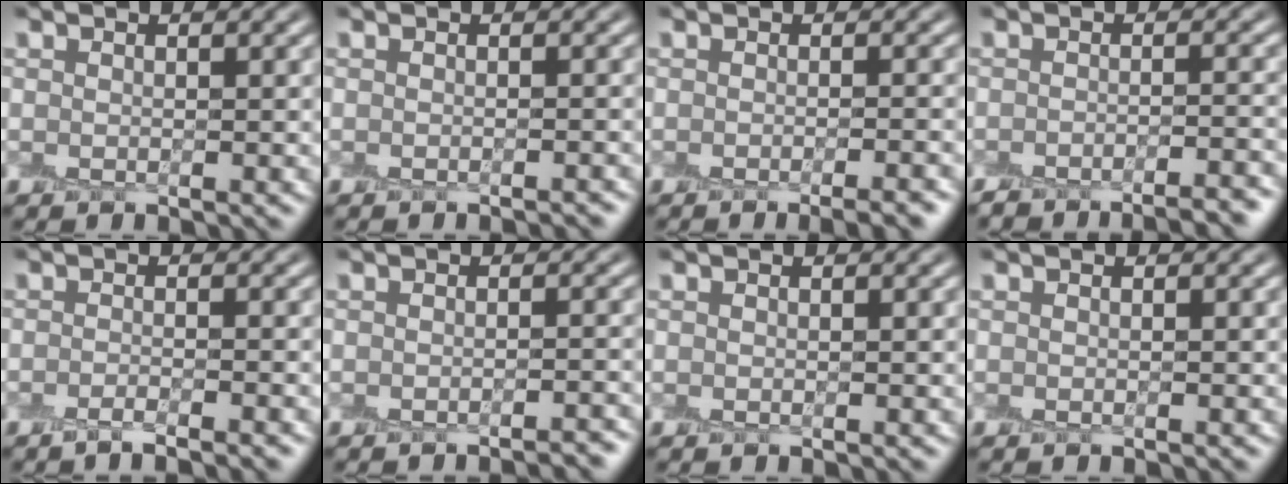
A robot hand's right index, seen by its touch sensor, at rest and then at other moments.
{"total": 1.3, "force": [-1.1, 0.3, 0.7], "torque": [0.001, 0.000, -0.016]}
{"total": 3.6, "force": [-2.1, 1.0, 2.7], "torque": [-0.013, 0.007, -0.024]}
{"total": 4.6, "force": [-4.0, 0.7, 2.0], "torque": [-0.028, 0.005, -0.058]}
{"total": 2.4, "force": [-1.7, 0.4, 1.7], "torque": [-0.018, -0.003, -0.036]}
{"total": 2.2, "force": [-1.9, 0.4, 1.2], "torque": [-0.003, 0.005, -0.025]}
{"total": 0.0}
{"total": 0.0}